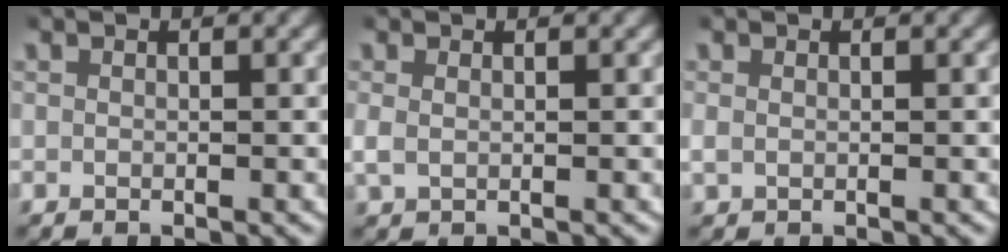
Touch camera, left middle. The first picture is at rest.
{"total": 1.5, "force": [0.2, 1.1, 1.0], "torque": [-0.033, -0.004, 0.008]}
{"total": 1.0, "force": [0.1, 0.7, 0.6], "torque": [-0.019, -0.002, 0.006]}